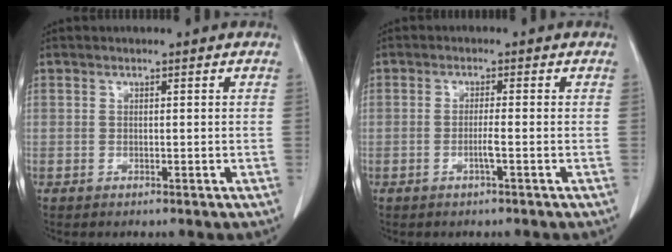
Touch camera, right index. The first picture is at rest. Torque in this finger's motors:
{"motor_torque": [-0.05, 0.04, -0.05, 0.02]}